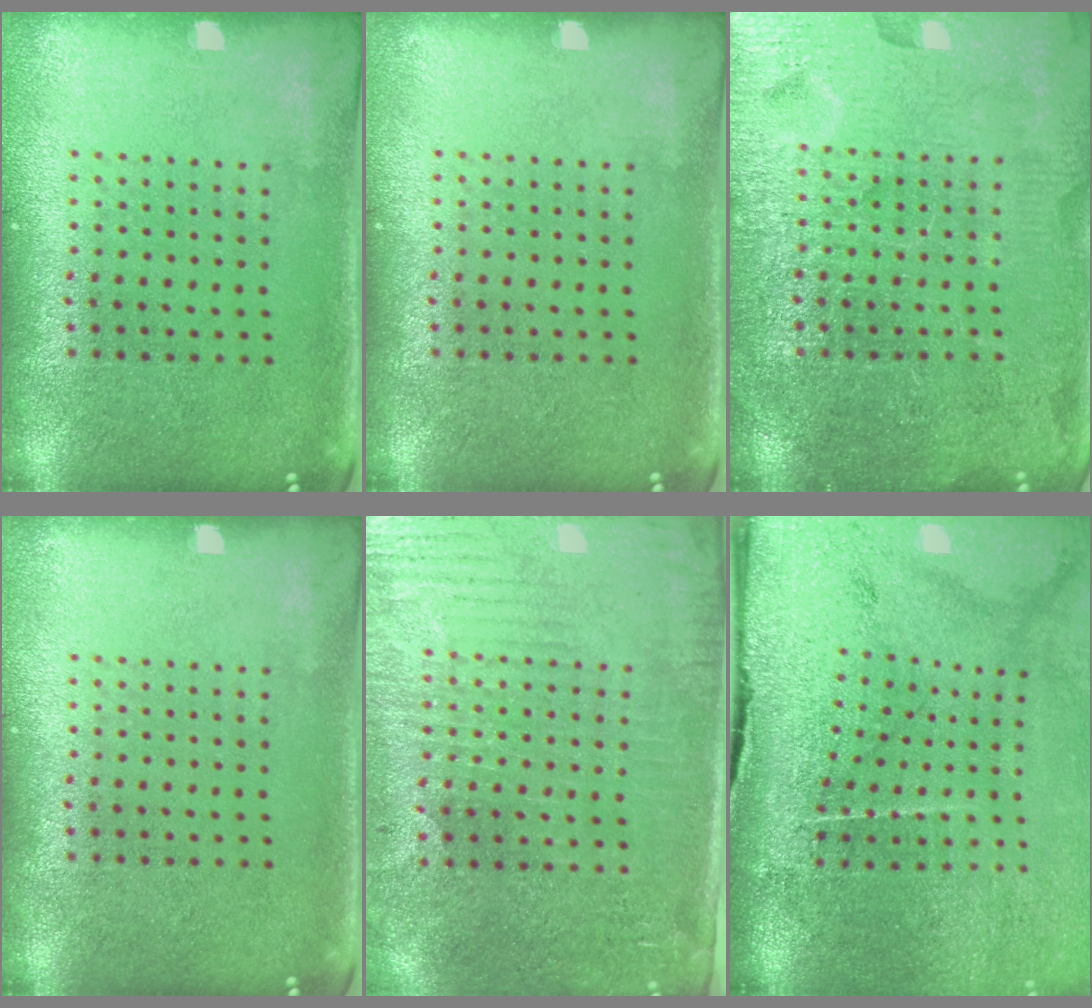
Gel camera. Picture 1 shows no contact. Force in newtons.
{"total": 0.0}
{"total": 7.1, "press": 7.0, "slide": 0.9}
{"total": 0.0}
{"total": 3.4, "press": 3.1, "slide": 1.3}
{"total": 3.8, "press": 3.3, "slide": 1.8}